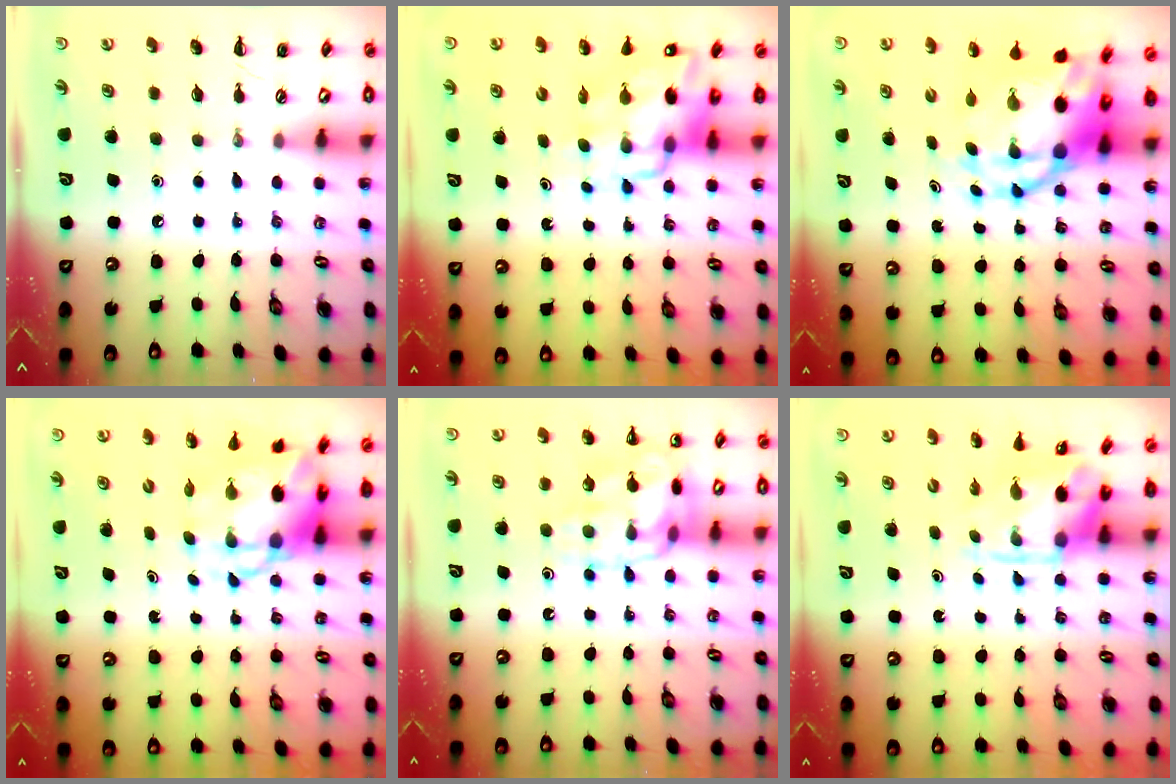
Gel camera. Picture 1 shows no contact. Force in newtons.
{"total": 14.0, "press": 13.2, "slide": 4.4}
{"total": 11.5, "press": 11.1, "slide": 3.2}
{"total": 6.3, "press": 6.1, "slide": 1.7}
{"total": 15.8, "press": 15.7, "slide": 0.6}
{"total": 3.8, "press": 3.7, "slide": 0.8}